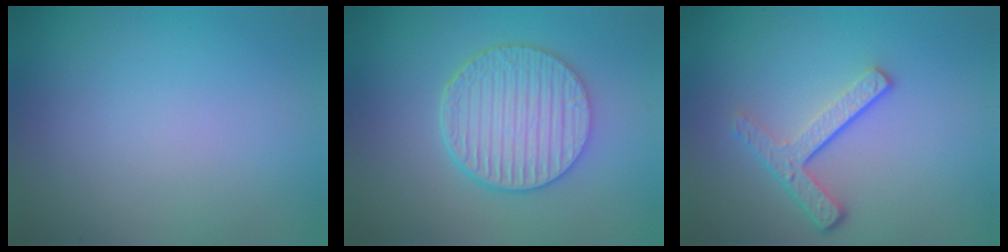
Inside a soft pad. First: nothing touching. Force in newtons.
{"total": 5.6, "press": 4.5, "slide": 3.2}
{"total": 3.7, "press": 2.7, "slide": 2.5}